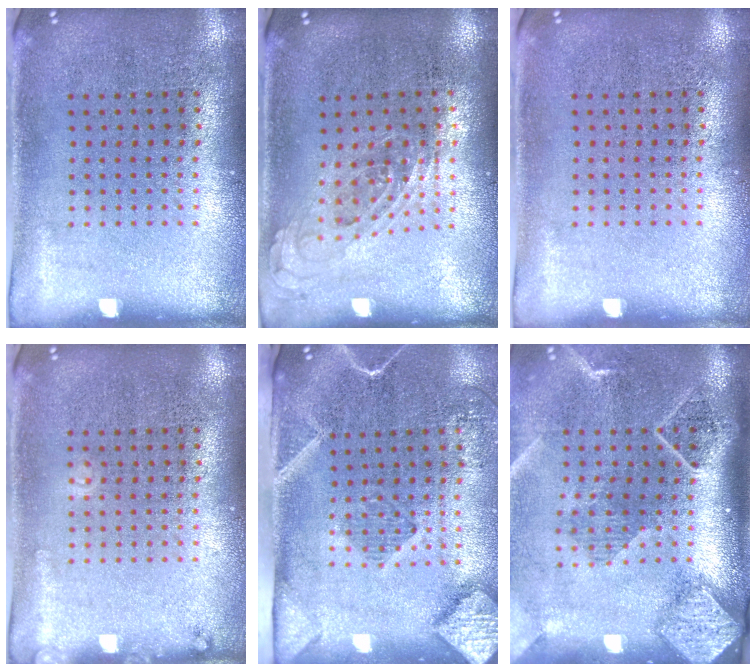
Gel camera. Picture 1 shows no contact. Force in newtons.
{"total": 0.8, "press": 0.7, "slide": 0.3}
{"total": 0.0}
{"total": 0.9, "press": 0.8, "slide": 0.2}
{"total": 2.7, "press": 2.0, "slide": 1.8}
{"total": 2.7, "press": 2.0, "slide": 1.8}